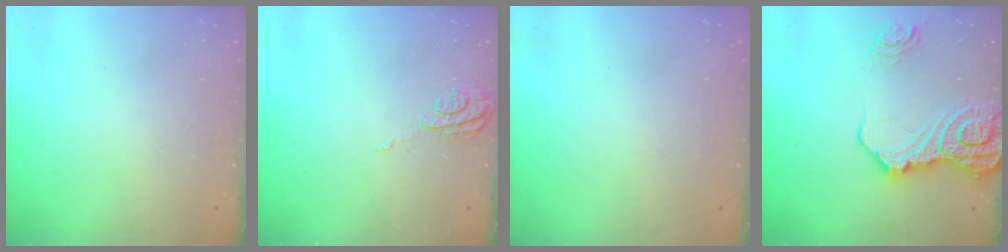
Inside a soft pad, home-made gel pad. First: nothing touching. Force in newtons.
{"total": 5.7, "press": 5.7, "slide": 0.6}
{"total": 0.0}
{"total": 19.8, "press": 19.6, "slide": 2.3}